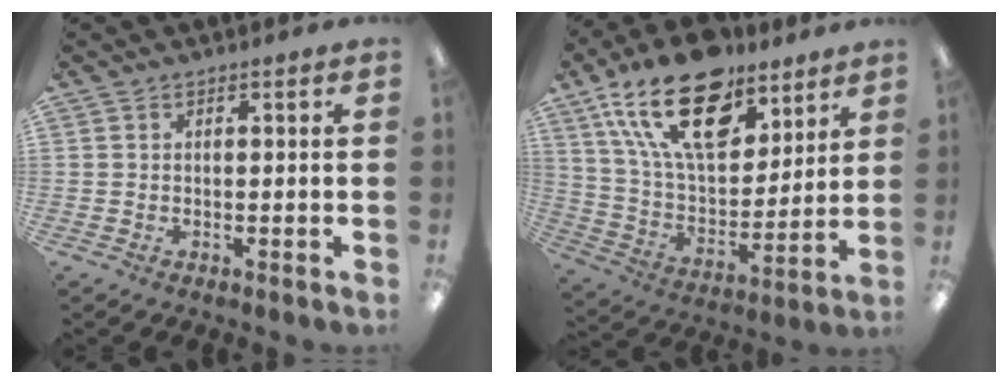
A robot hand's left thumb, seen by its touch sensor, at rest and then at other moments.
{"total": 23.2, "force": [14.0, 11.8, 14.3], "torque": [-0.260, -0.073, 0.247]}